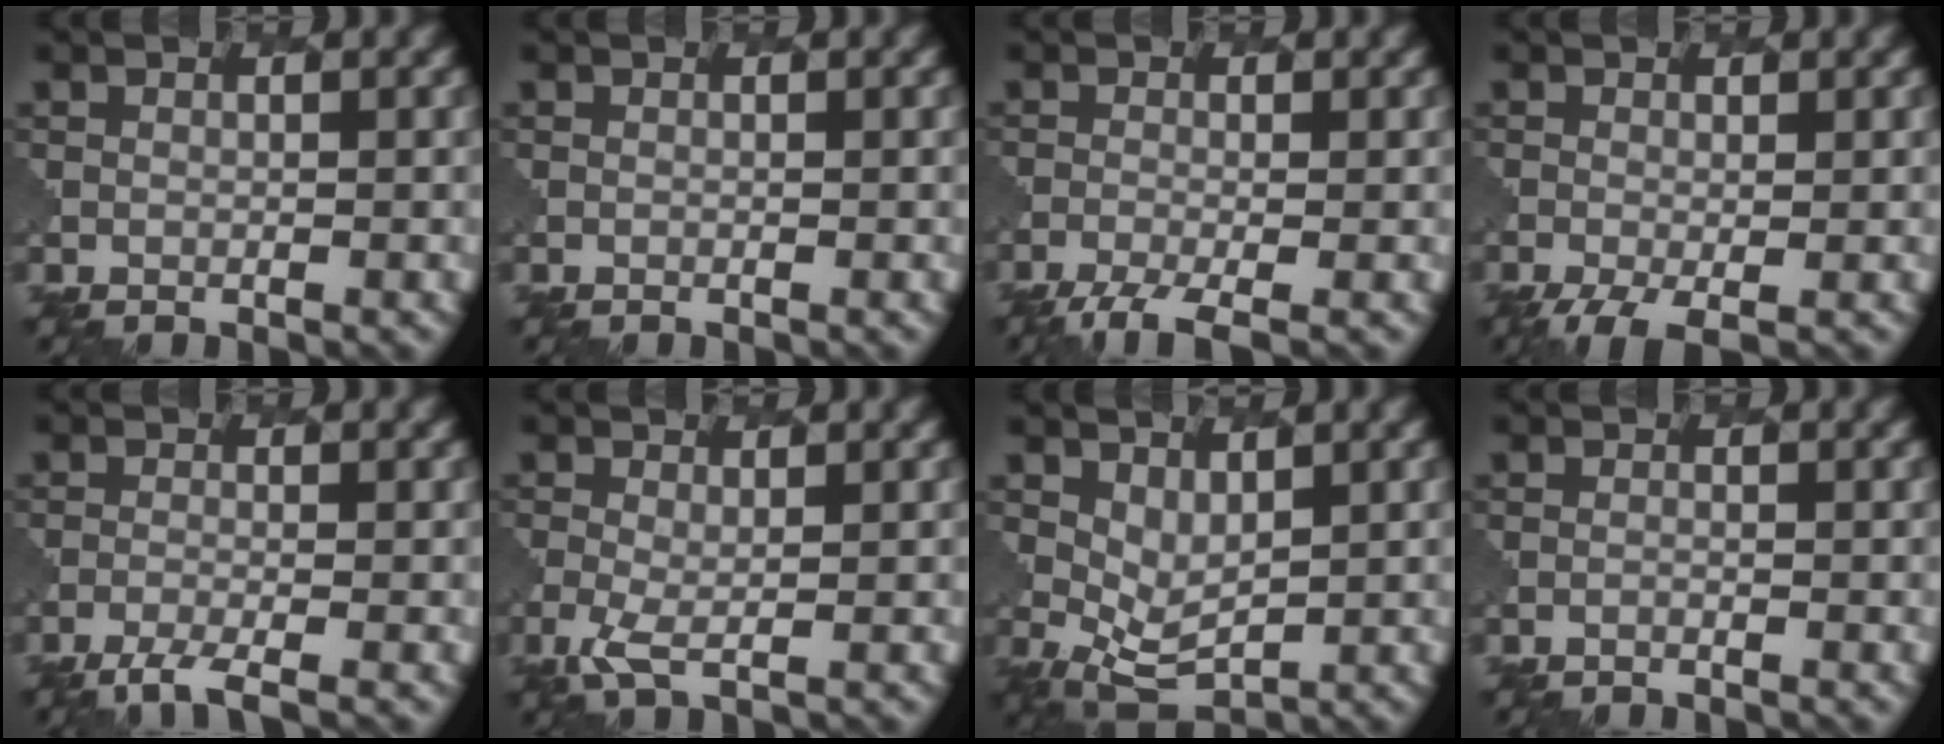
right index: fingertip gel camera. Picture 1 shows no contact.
{"total": 0.0}
{"total": 3.2, "force": [-2.2, 0.6, 2.2], "torque": [-0.038, -0.007, -0.050]}
{"total": 2.6, "force": [-1.4, 0.7, 2.1], "torque": [-0.041, -0.006, -0.028]}
{"total": 2.8, "force": [-2.0, 0.5, 1.8], "torque": [-0.033, -0.005, -0.048]}
{"total": 1.8, "force": [-0.5, 0.6, 1.7], "torque": [-0.044, -0.008, -0.011]}
{"total": 2.9, "force": [1.2, 1.5, 2.2], "torque": [-0.048, -0.010, 0.027]}
{"total": 0.5, "force": [-0.4, 0.1, 0.3], "torque": [0.000, -0.005, -0.017]}